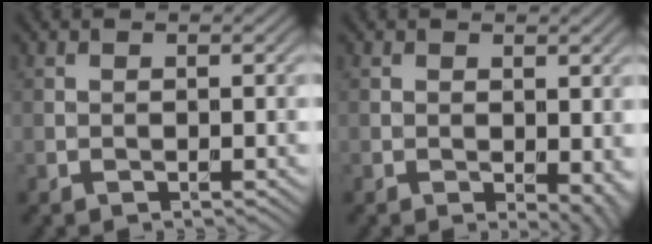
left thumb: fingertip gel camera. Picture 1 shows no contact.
{"total": 3.6, "force": [-0.7, 1.9, 2.9], "torque": [-0.033, -0.011, -0.006]}